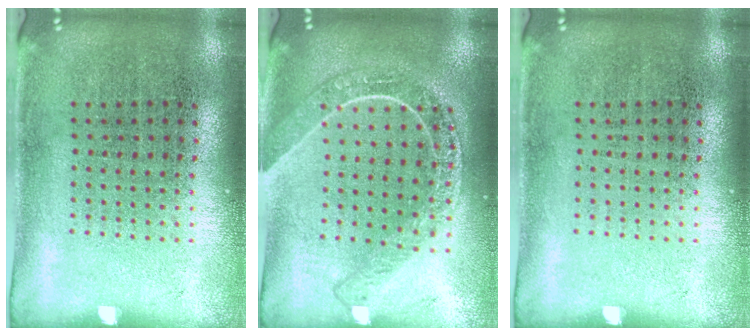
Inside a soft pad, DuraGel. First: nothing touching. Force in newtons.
{"total": 2.0, "press": 1.7, "slide": 1.0}
{"total": 0.0}